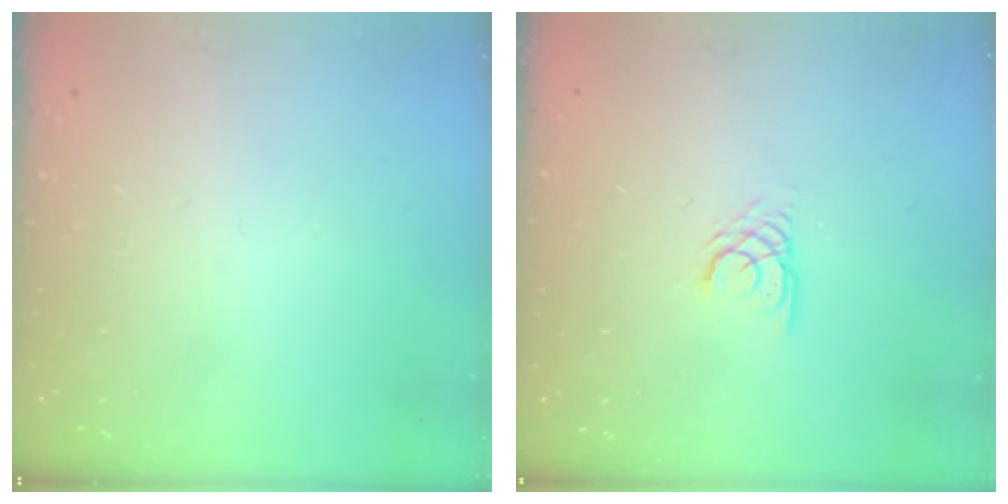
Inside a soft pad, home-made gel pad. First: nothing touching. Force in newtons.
{"total": 2.2, "press": 2.2, "slide": 0.1}